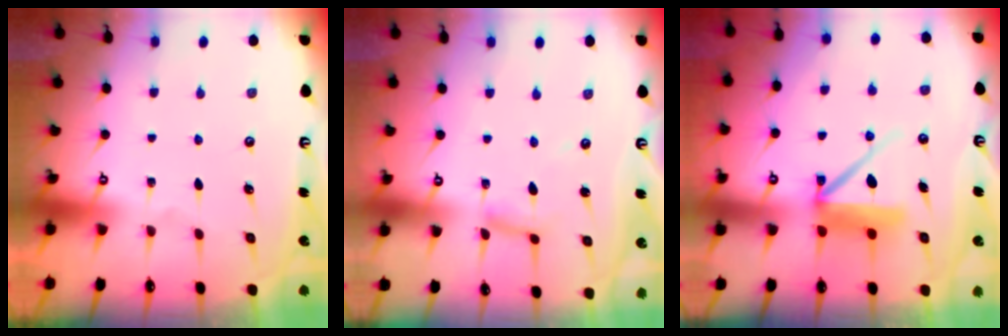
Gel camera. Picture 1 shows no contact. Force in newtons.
{"total": 3.5, "press": 3.5, "slide": 0.2}
{"total": 9.6, "press": 9.5, "slide": 1.0}